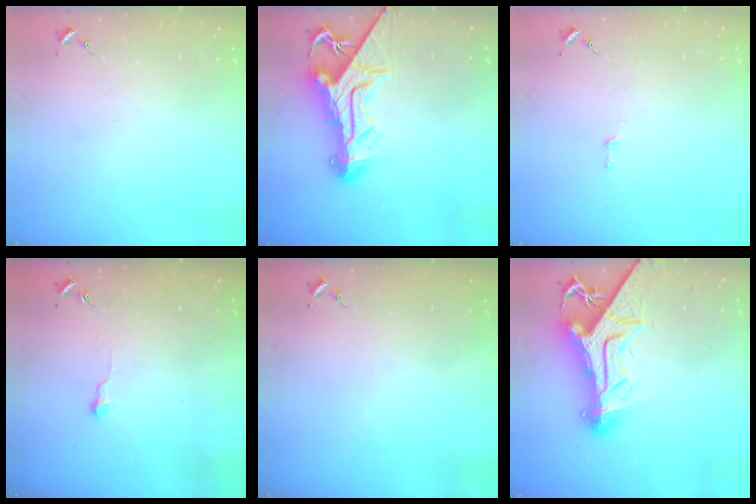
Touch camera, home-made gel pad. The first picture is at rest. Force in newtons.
{"total": 15.7, "press": 15.6, "slide": 1.6}
{"total": 2.8, "press": 2.8, "slide": 0.2}
{"total": 4.1, "press": 4.0, "slide": 0.4}
{"total": 0.0}
{"total": 17.4, "press": 17.3, "slide": 1.8}